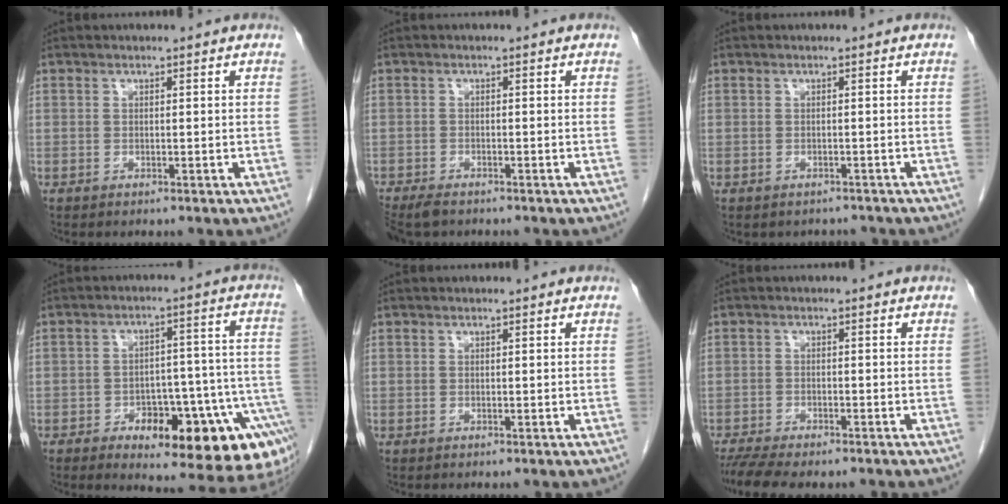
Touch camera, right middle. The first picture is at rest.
{"total": 5.3, "force": [-4.4, 1.8, 2.3], "torque": [-0.038, -0.010, -0.073]}
{"total": 2.4, "force": [-2.1, 1.1, 0.0], "torque": [-0.004, 0.000, -0.027]}
{"total": 20.0, "force": [-10.6, 6.8, 15.5], "torque": [-0.109, 0.041, -0.133]}
{"total": 0.0}
{"total": 8.7, "force": [-7.4, 1.8, 4.2], "torque": [-0.067, -0.008, -0.114]}